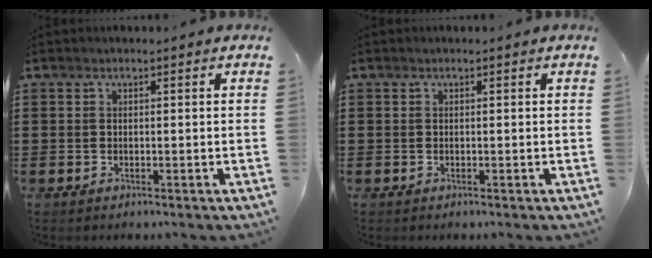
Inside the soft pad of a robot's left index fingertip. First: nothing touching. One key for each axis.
{"total": 0.0}